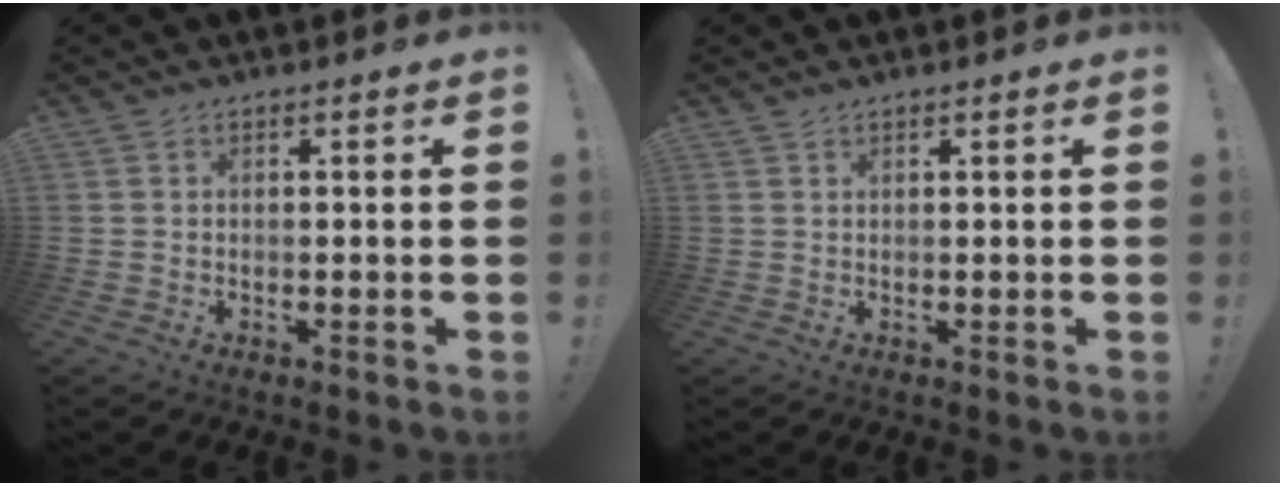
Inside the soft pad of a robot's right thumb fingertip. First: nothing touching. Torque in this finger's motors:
{"motor_torque": [0.00, -0.56, -0.16, 0.35, -0.05]}